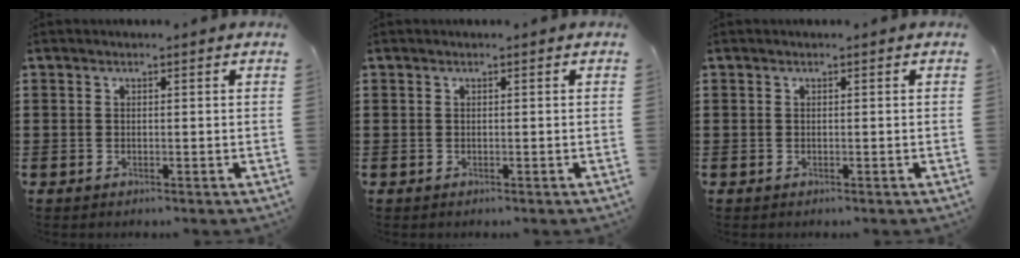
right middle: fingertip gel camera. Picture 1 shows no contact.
{"total": 0.0}
{"total": 0.0}